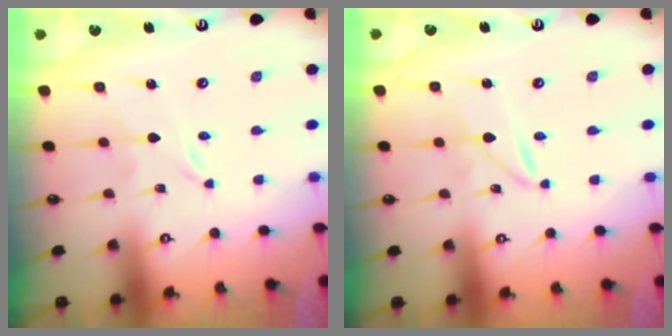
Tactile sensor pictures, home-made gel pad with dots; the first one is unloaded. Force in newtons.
{"total": 1.9, "press": 1.9, "slide": 0.1}